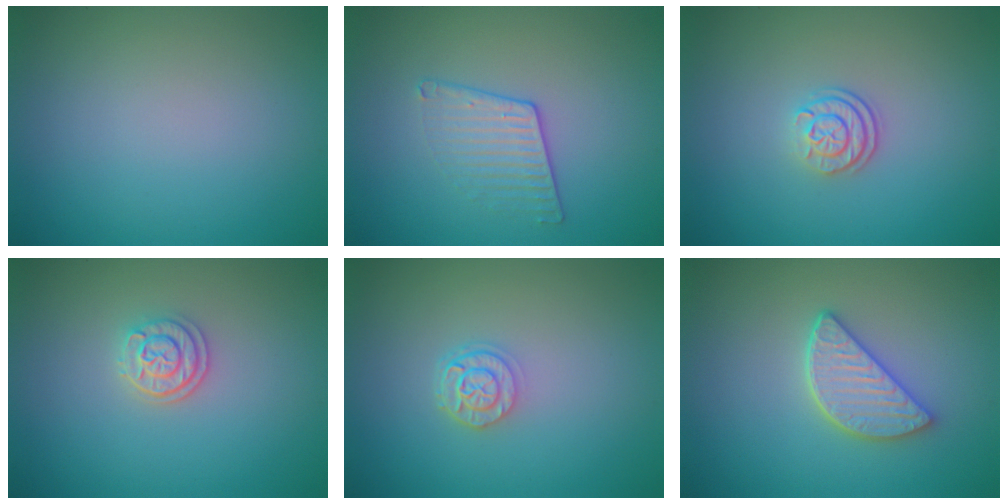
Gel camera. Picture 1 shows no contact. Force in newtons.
{"total": 2.0, "press": 1.5, "slide": 1.3}
{"total": 2.4, "press": 1.8, "slide": 1.5}
{"total": 2.2, "press": 2.1, "slide": 0.9}
{"total": 2.3, "press": 1.9, "slide": 1.4}
{"total": 3.9, "press": 3.3, "slide": 2.1}